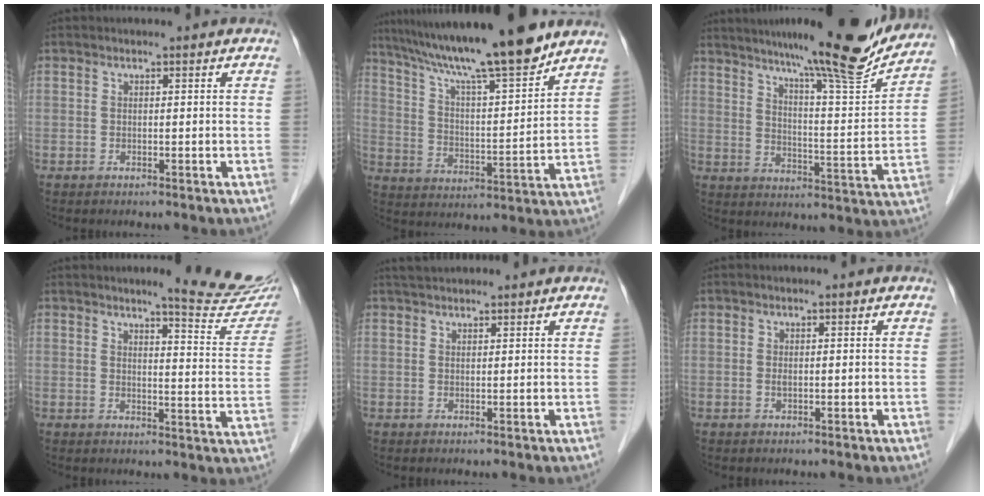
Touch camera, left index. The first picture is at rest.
{"total": 18.4, "force": [15.1, 0.5, 10.5], "torque": [-0.173, 0.006, 0.248]}
{"total": 18.4, "force": [15.9, 0.6, 9.2], "torque": [-0.129, -0.024, 0.222]}
{"total": 12.2, "force": [10.8, 0.8, 5.5], "torque": [-0.054, -0.041, 0.113]}
{"total": 3.1, "force": [2.9, 0.4, 0.9], "torque": [-0.014, 0.026, 0.051]}
{"total": 0.5, "force": [-0.1, 0.1, 0.5], "torque": [-0.015, -0.004, 0.000]}